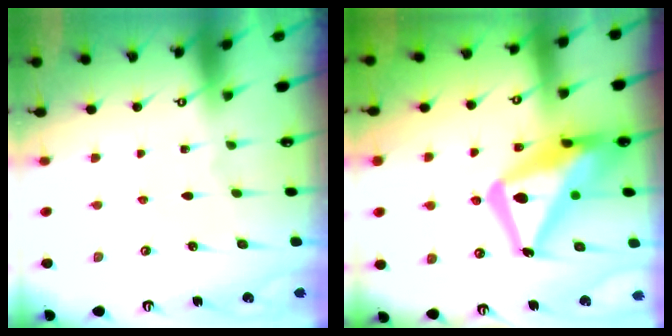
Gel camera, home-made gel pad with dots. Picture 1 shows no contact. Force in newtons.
{"total": 20.3, "press": 20.2, "slide": 1.8}